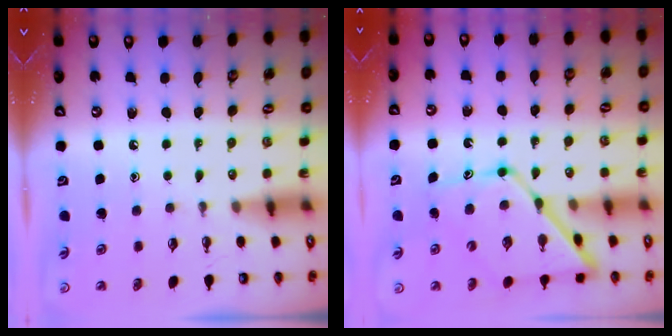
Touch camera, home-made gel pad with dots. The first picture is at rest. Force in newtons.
{"total": 13.7, "press": 13.7, "slide": 1.3}